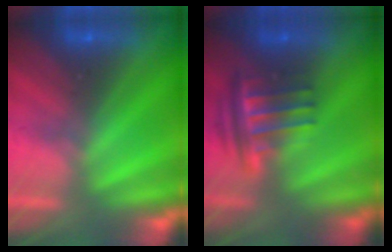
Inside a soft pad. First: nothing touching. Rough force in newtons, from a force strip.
{"total": 3.7}